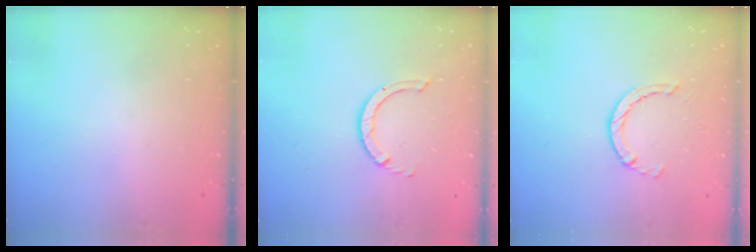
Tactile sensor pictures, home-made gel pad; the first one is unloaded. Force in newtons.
{"total": 3.5, "press": 3.5, "slide": 0.6}
{"total": 2.5, "press": 2.4, "slide": 0.4}